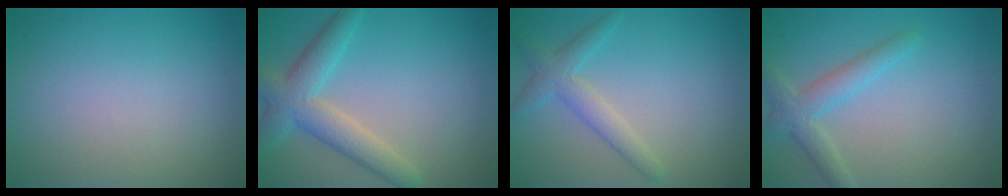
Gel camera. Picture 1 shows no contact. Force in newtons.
{"total": 4.9, "press": 4.9, "slide": 0.3}
{"total": 2.7, "press": 2.7, "slide": 0.1}
{"total": 3.1, "press": 3.1, "slide": 0.2}